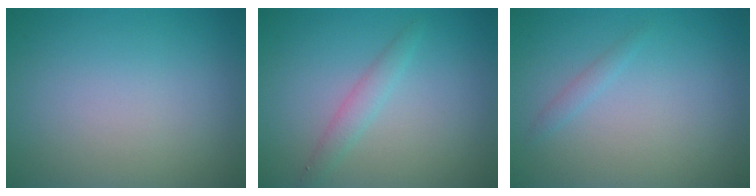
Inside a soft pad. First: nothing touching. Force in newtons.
{"total": 1.6, "press": 1.6, "slide": 0.0}
{"total": 0.8, "press": 0.8, "slide": 0.0}